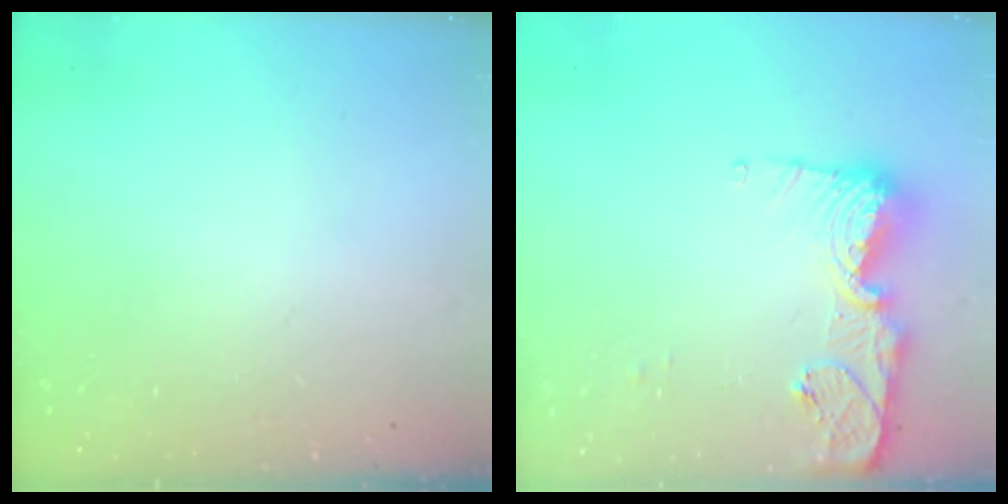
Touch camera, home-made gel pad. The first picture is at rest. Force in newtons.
{"total": 13.5, "press": 13.4, "slide": 1.3}